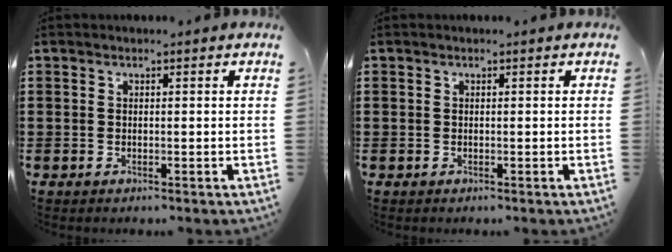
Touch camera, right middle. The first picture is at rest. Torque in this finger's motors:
{"motor_torque": [-0.22, 0.17, -0.01, -0.01]}